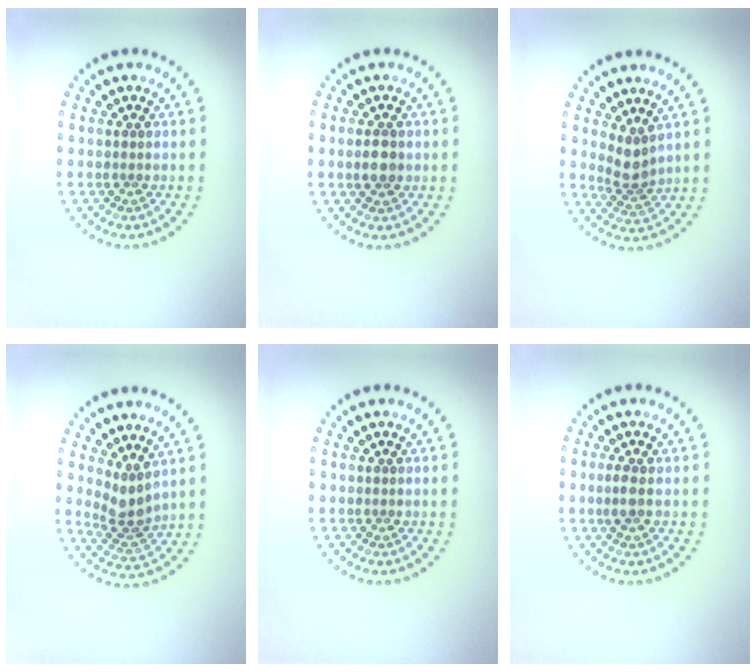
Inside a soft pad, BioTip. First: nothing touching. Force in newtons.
{"total": 2.4, "press": 2.4, "slide": 0.0}
{"total": 2.4, "press": 1.8, "slide": 1.6}
{"total": 2.8, "press": 2.1, "slide": 1.8}
{"total": 0.0}
{"total": 1.2, "press": 1.1, "slide": 0.4}